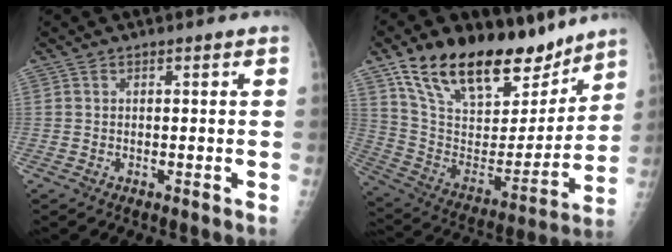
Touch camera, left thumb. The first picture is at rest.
{"total": 28.6, "force": [19.6, 13.2, 16.1], "torque": [-0.235, -0.048, 0.331]}